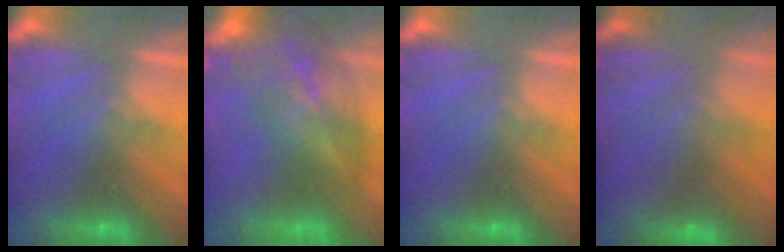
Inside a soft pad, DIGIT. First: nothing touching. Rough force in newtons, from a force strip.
{"total": 10.8}
{"total": 0.0}
{"total": 2.3}